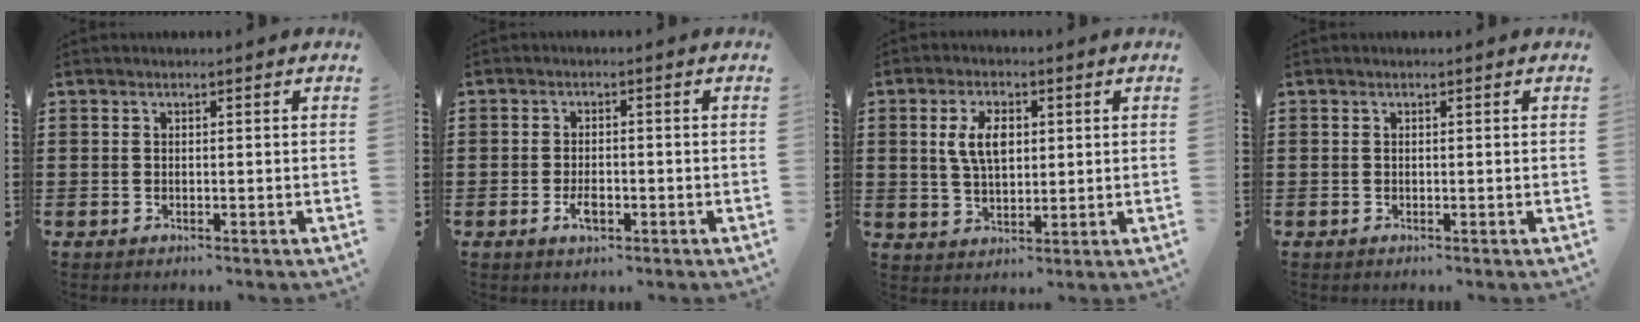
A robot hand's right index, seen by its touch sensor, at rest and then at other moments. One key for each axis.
{"total": 2.9, "fx": -1.1, "fy": 1.2, "fz": 2.4, "tx": -0.050, "ty": -0.002, "tz": -0.021}
{"total": 6.1, "fx": 1.4, "fy": 3.3, "fz": 4.9, "tx": -0.104, "ty": 0.008, "tz": 0.019}
{"total": 0.0}